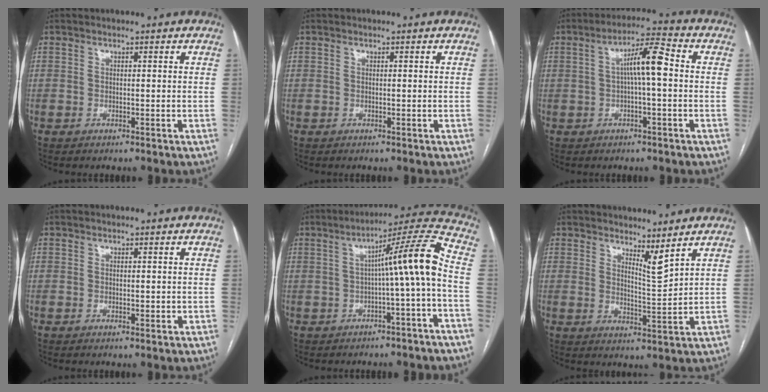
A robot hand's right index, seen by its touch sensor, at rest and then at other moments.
{"total": 0.0}
{"total": 6.8, "force": [0.3, 0.7, 6.7], "torque": [-0.116, 0.022, 0.003]}
{"total": 0.8, "force": [0.0, 0.3, 0.7], "torque": [-0.010, -0.002, 0.001]}
{"total": 10.6, "force": [-1.0, -0.8, 10.6], "torque": [-0.151, 0.030, -0.016]}
{"total": 3.6, "force": [3.0, -0.2, 2.1], "torque": [-0.038, -0.023, 0.058]}